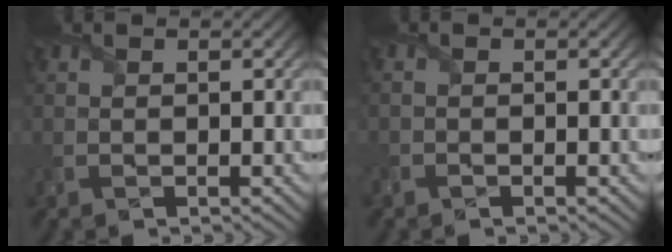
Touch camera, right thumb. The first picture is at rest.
{"total": 0.6, "force": [-0.6, 0.3, 0.1], "torque": [-0.002, -0.003, -0.010]}